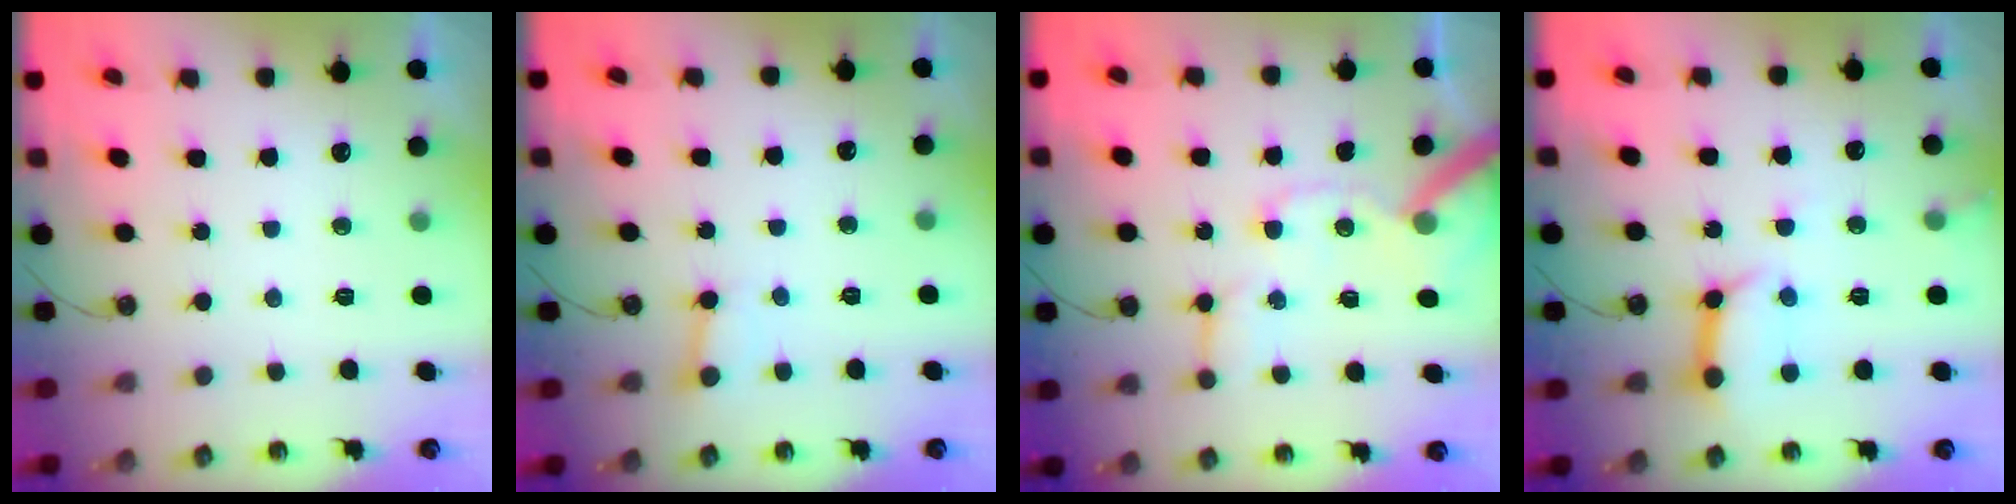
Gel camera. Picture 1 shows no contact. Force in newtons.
{"total": 2.7, "press": 2.7, "slide": 0.3}
{"total": 13.9, "press": 13.8, "slide": 2.0}
{"total": 12.3, "press": 12.3, "slide": 1.3}